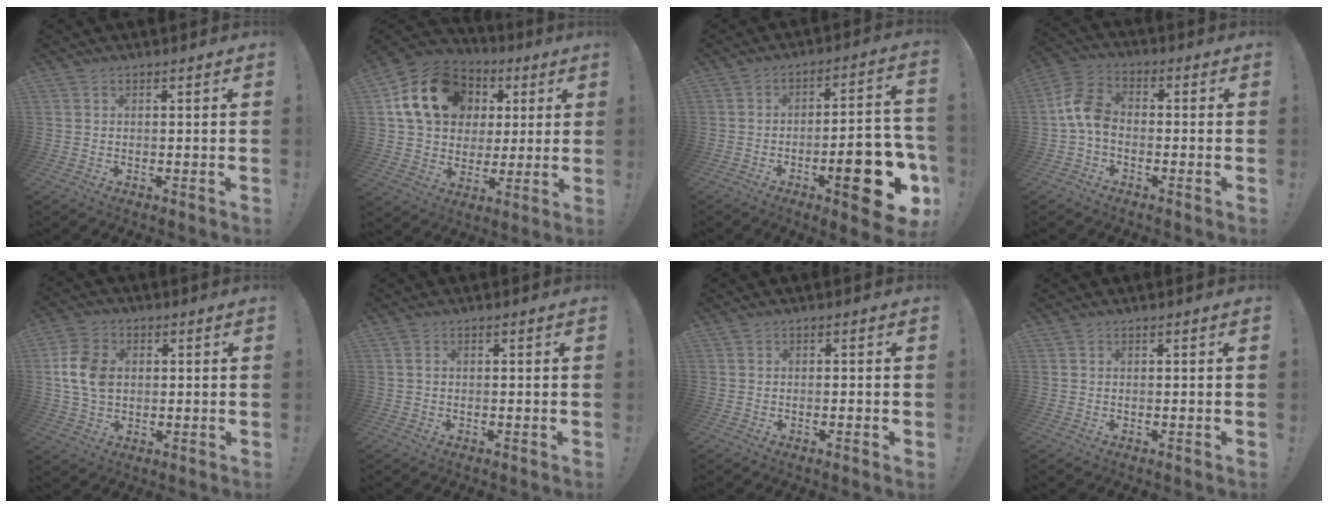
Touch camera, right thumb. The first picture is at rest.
{"total": 19.3, "force": [6.7, 15.1, 9.9], "torque": [-0.145, -0.014, 0.142]}
{"total": 18.9, "force": [-7.7, 5.5, 16.3], "torque": [-0.198, 0.038, -0.107]}
{"total": 9.6, "force": [-1.5, 6.5, 7.0], "torque": [-0.138, 0.015, -0.021]}
{"total": 11.3, "force": [1.1, 8.6, 7.1], "torque": [-0.137, 0.009, 0.024]}
{"total": 0.7, "force": [0.1, 0.2, 0.6], "torque": [-0.016, 0.004, 0.001]}
{"total": 1.2, "force": [-0.8, -0.3, 0.8], "torque": [-0.019, 0.002, -0.013]}
{"total": 0.0}